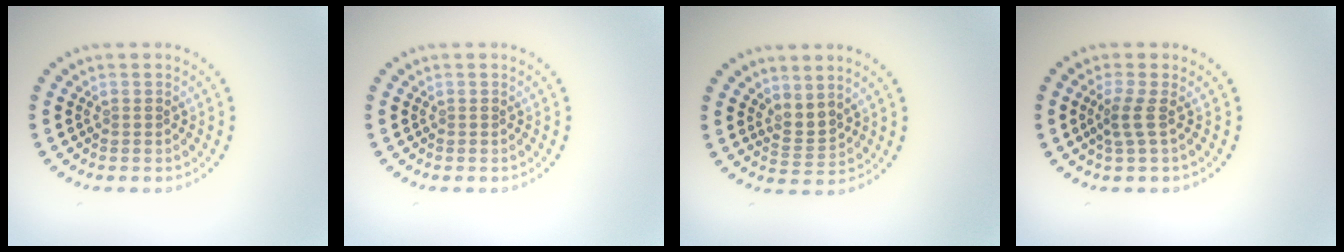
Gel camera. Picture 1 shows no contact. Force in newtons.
{"total": 0.0}
{"total": 2.0, "press": 1.4, "slide": 1.4}
{"total": 1.9, "press": 1.2, "slide": 1.4}